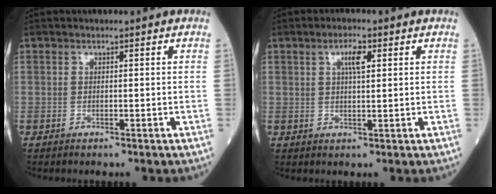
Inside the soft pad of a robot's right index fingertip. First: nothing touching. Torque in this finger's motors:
{"motor_torque": [0.26, 0.08, 0.24, 0.06]}